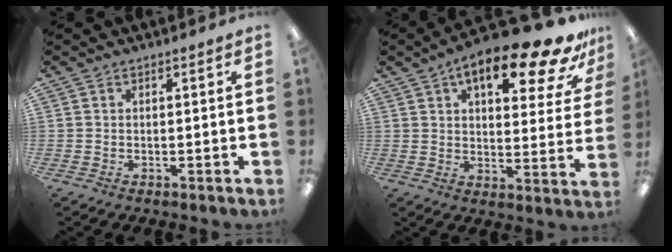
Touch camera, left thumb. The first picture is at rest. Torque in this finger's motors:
{"motor_torque": [0.40, 0.49, 1.58, -1.19, 0.28]}